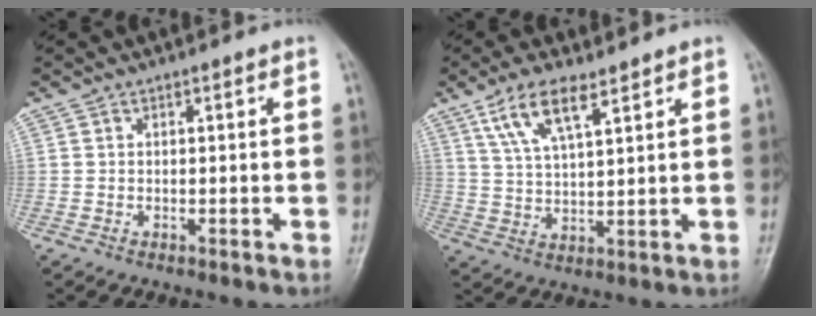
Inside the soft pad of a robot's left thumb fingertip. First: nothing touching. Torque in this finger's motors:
{"motor_torque": [0.27, 0.27, 0.33, -0.22, 0.06]}